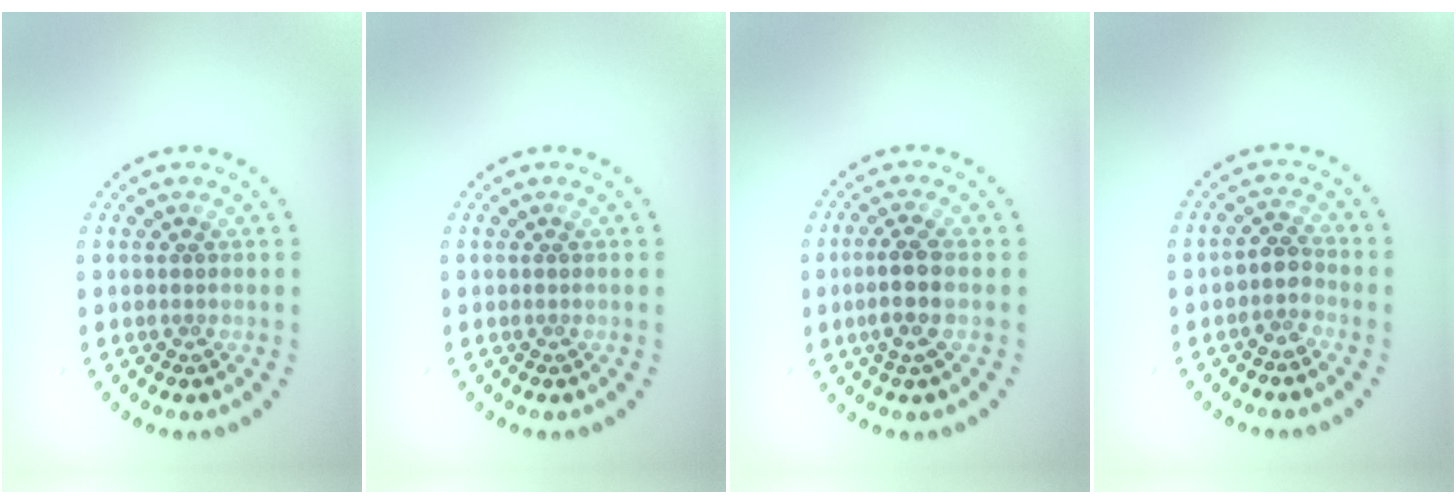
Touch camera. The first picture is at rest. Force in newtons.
{"total": 0.0}
{"total": 2.6, "press": 2.2, "slide": 1.4}
{"total": 2.1, "press": 1.7, "slide": 1.2}